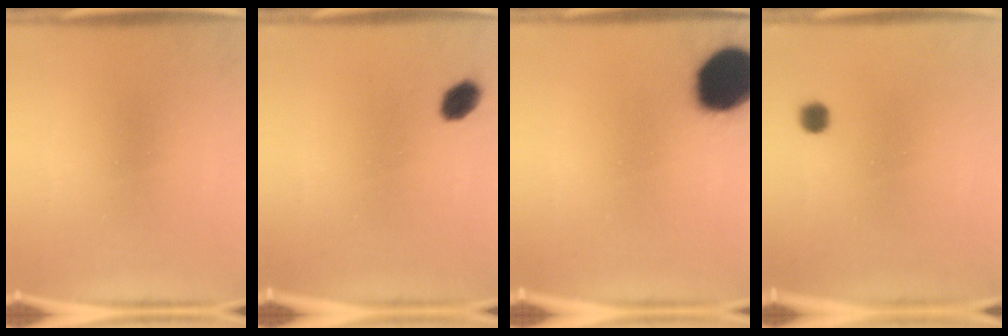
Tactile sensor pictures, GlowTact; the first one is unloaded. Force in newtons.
{"total": 3.8}
{"total": 19.2}
{"total": 2.6}